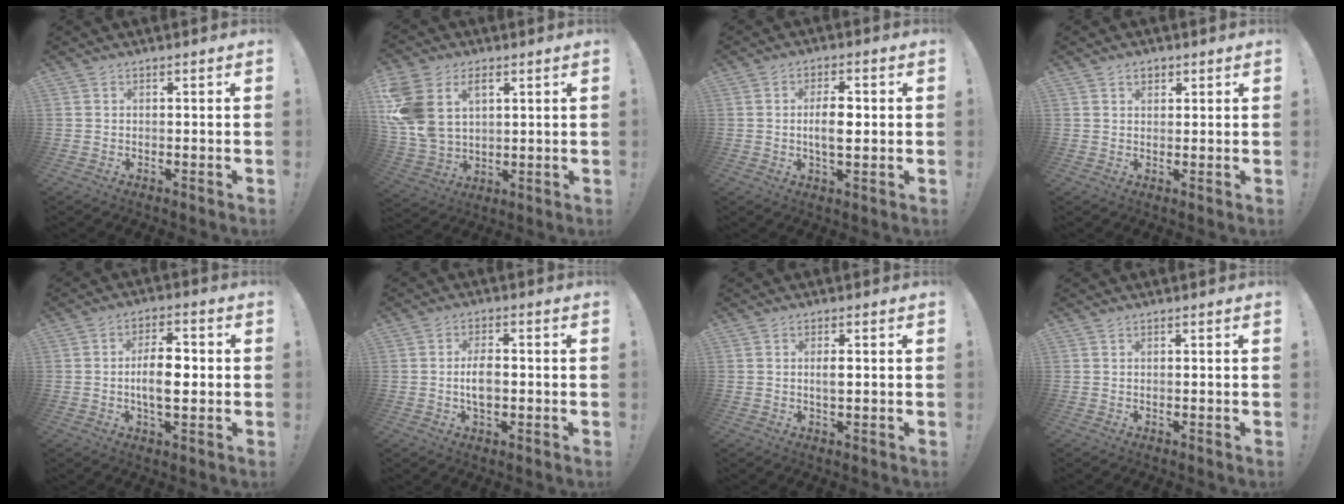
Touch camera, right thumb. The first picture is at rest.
{"total": 13.9, "force": [5.5, 10.0, 7.9], "torque": [-0.168, -0.025, 0.110]}
{"total": 6.8, "force": [-0.1, 3.1, 6.0], "torque": [-0.102, -0.002, -0.011]}
{"total": 2.4, "force": [1.4, 1.7, 1.0], "torque": [-0.009, -0.004, 0.024]}
{"total": 9.6, "force": [-0.7, 4.7, 8.3], "torque": [-0.137, 0.006, -0.019]}
{"total": 5.7, "force": [-0.9, 2.9, 4.8], "torque": [-0.088, 0.004, -0.019]}
{"total": 2.2, "force": [0.1, 0.8, 2.0], "torque": [-0.025, -0.005, -0.002]}
{"total": 0.0}